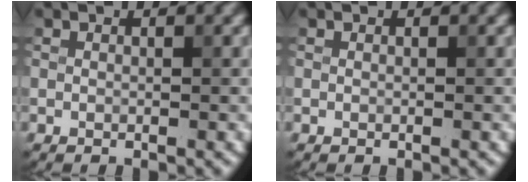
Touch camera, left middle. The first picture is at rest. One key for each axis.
{"total": 0.0}